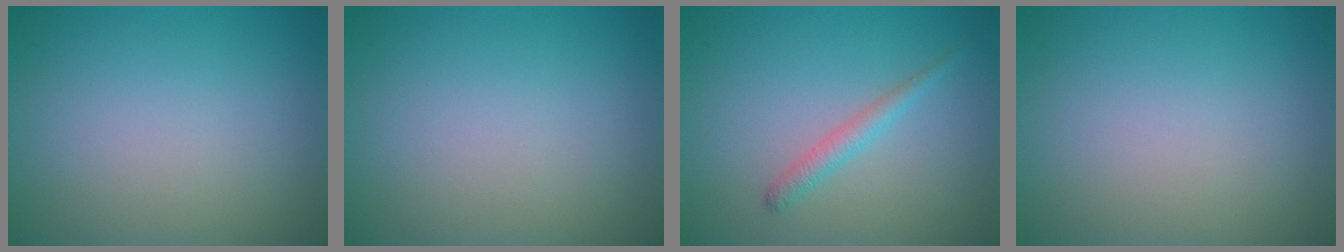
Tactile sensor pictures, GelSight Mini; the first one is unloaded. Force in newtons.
{"total": 0.0}
{"total": 1.6, "press": 1.6, "slide": 0.0}
{"total": 0.0}